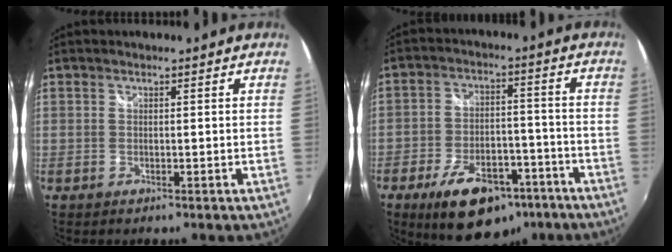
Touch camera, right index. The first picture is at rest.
{"total": 16.6, "force": [-10.4, 8.3, 9.9], "torque": [-0.180, 0.007, -0.148]}